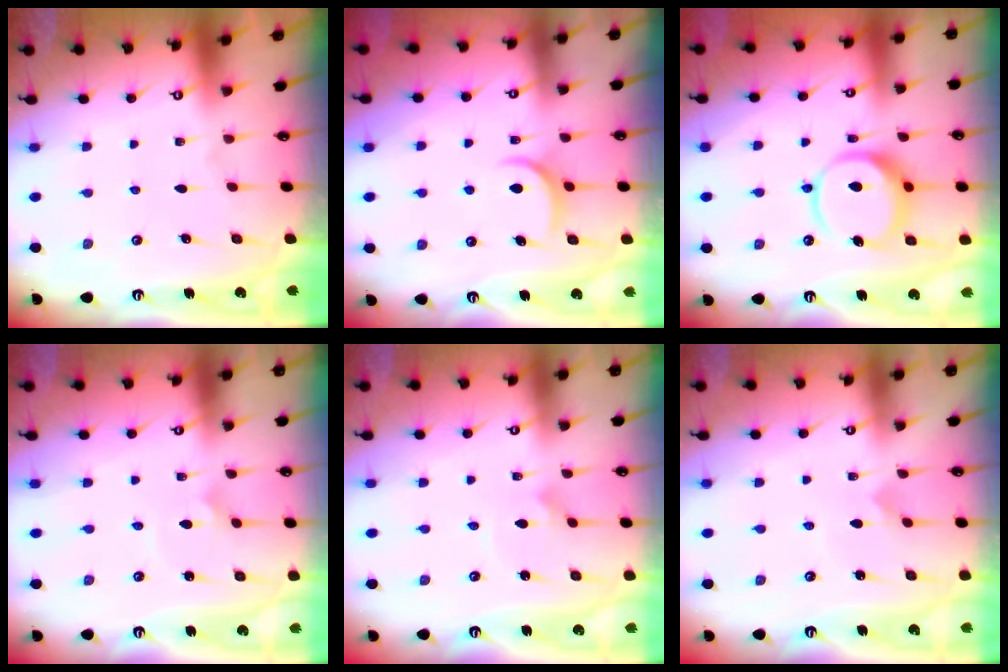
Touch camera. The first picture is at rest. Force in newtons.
{"total": 6.5, "press": 6.5, "slide": 0.6}
{"total": 11.2, "press": 11.1, "slide": 1.3}
{"total": 2.2, "press": 2.2, "slide": 0.1}
{"total": 2.3, "press": 2.3, "slide": 0.1}
{"total": 3.8, "press": 3.7, "slide": 0.4}